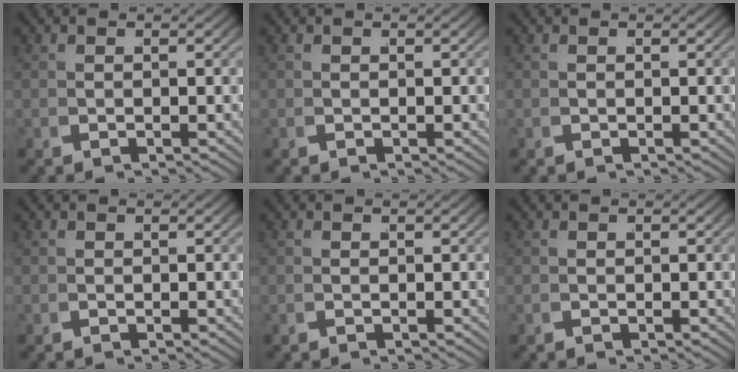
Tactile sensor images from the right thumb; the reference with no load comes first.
{"total": 0.0}
{"total": 0.0}
{"total": 0.0}
{"total": 0.0}
{"total": 0.0}